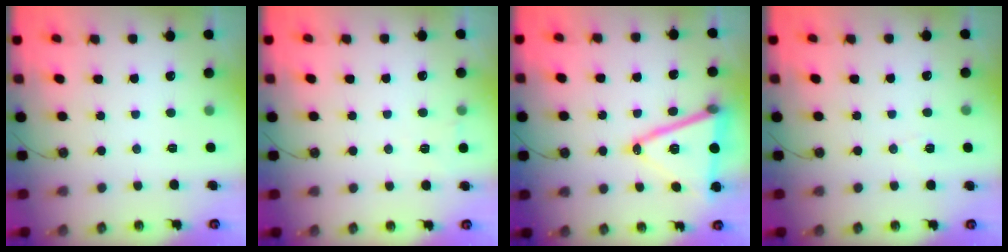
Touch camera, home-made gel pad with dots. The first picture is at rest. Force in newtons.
{"total": 4.1, "press": 3.0, "slide": 2.8}
{"total": 17.8, "press": 17.4, "slide": 3.8}
{"total": 5.2, "press": 4.9, "slide": 1.7}